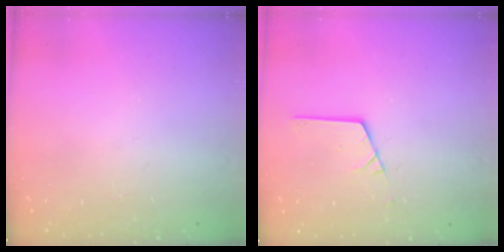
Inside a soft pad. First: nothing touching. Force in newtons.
{"total": 5.4, "press": 5.4, "slide": 0.1}